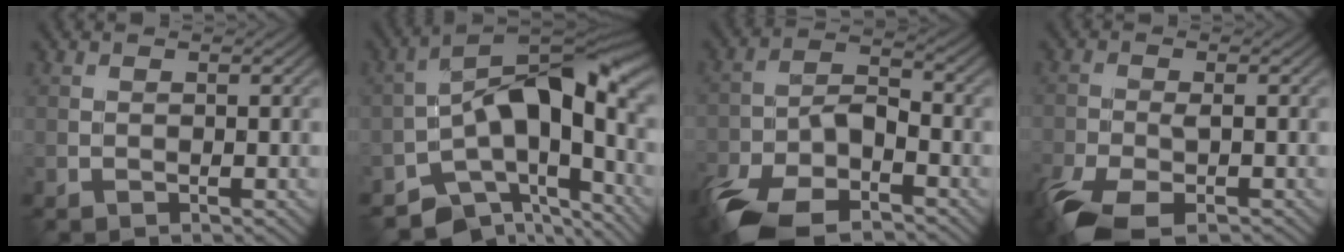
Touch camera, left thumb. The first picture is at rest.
{"total": 12.5, "force": [-4.8, 6.5, 9.6], "torque": [-0.145, -0.006, -0.085]}
{"total": 11.5, "force": [-7.3, 5.0, 7.4], "torque": [-0.154, -0.021, -0.144]}
{"total": 7.8, "force": [-4.7, 3.0, 5.4], "torque": [-0.118, -0.026, -0.088]}